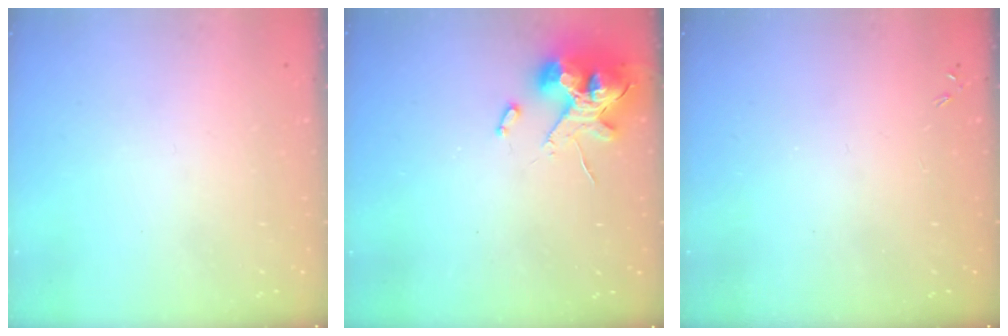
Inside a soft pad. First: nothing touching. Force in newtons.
{"total": 12.4, "press": 12.3, "slide": 1.3}
{"total": 0.0}